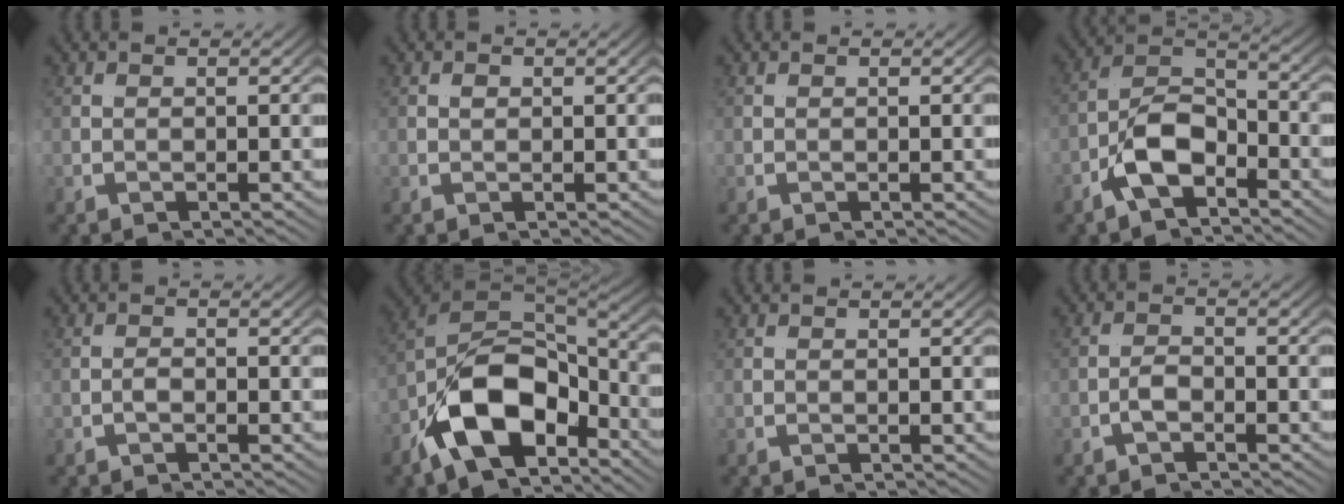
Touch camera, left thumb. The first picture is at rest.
{"total": 0.5, "force": [0.0, 0.5, 0.1], "torque": [-0.001, -0.004, 0.004]}
{"total": 0.0}
{"total": 5.9, "force": [-3.9, 3.3, 3.0], "torque": [-0.090, 0.007, -0.072]}
{"total": 0.8, "force": [-0.7, -0.3, -0.2], "torque": [-0.005, 0.001, -0.017]}
{"total": 14.4, "force": [-3.6, 8.0, 11.4], "torque": [-0.233, -0.022, -0.044]}
{"total": 0.0}
{"total": 1.4, "force": [-1.4, 0.2, -0.4], "torque": [-0.006, 0.004, -0.028]}